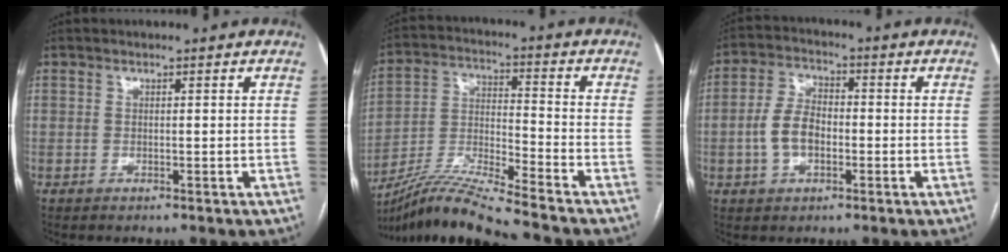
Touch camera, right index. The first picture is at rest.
{"total": 13.6, "force": [-12.1, -1.5, 6.0], "torque": [-0.121, -0.012, -0.226]}
{"total": 6.9, "force": [-1.4, 4.1, 5.3], "torque": [-0.120, 0.015, -0.028]}